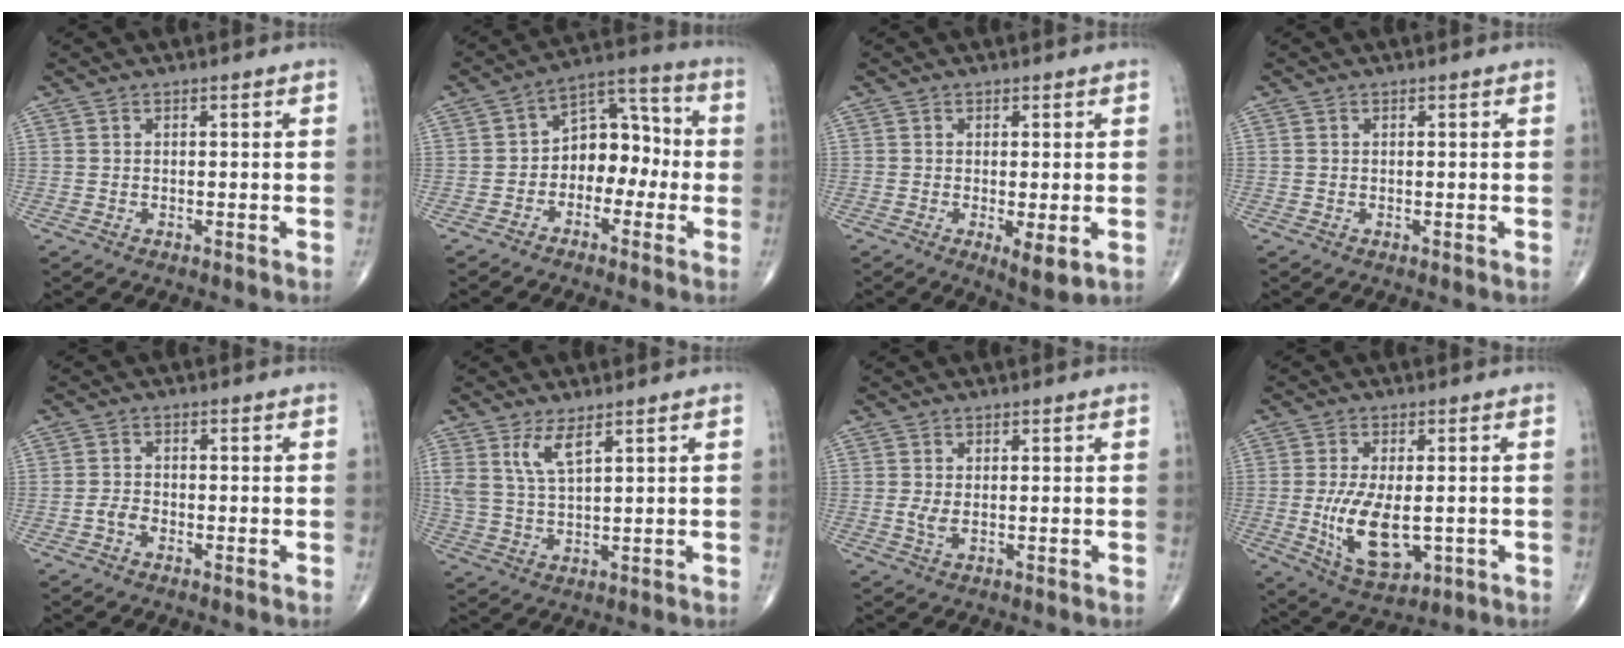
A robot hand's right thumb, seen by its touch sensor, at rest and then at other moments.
{"total": 10.0, "force": [-1.8, 6.9, 6.9], "torque": [-0.064, 0.047, -0.046]}
{"total": 4.4, "force": [-1.1, 1.3, 4.1], "torque": [-0.067, -0.016, -0.016]}
{"total": 0.0}
{"total": 1.9, "force": [-0.9, 1.1, 1.3], "torque": [-0.021, 0.007, -0.023]}
{"total": 5.5, "force": [3.2, 1.7, 4.2], "torque": [-0.086, -0.020, 0.073]}
{"total": 1.9, "force": [0.2, 0.8, 1.7], "torque": [-0.036, -0.006, 0.007]}
{"total": 11.5, "force": [-1.7, 5.7, 9.8], "torque": [-0.171, -0.018, -0.015]}